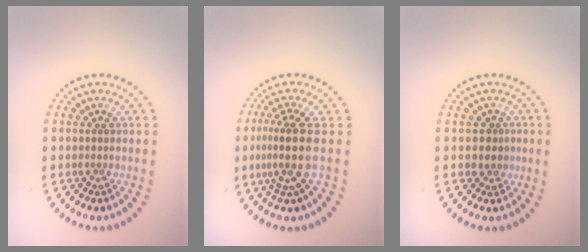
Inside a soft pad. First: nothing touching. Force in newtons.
{"total": 4.1, "press": 3.0, "slide": 2.8}
{"total": 1.6, "press": 1.4, "slide": 0.8}